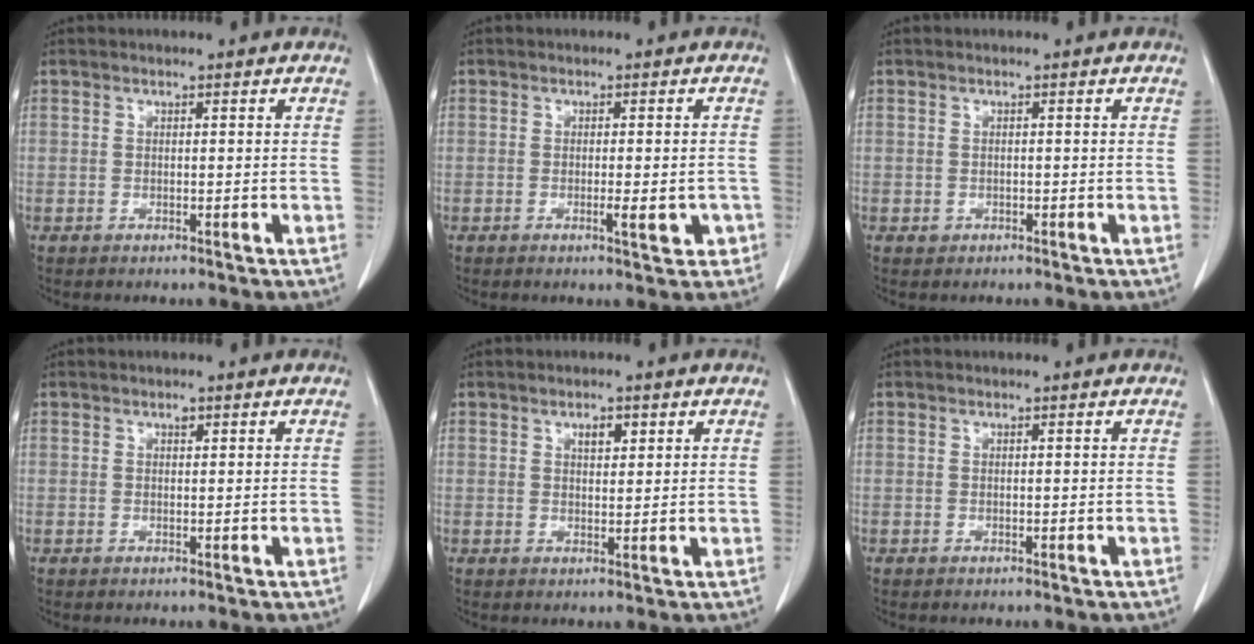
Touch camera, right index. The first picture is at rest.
{"total": 3.6, "force": [-1.3, 1.0, 3.2], "torque": [-0.041, -0.001, -0.016]}
{"total": 0.7, "force": [-0.3, 0.6, 0.1], "torque": [-0.004, 0.002, -0.004]}
{"total": 0.6, "force": [0.4, 0.3, 0.3], "torque": [-0.007, -0.002, 0.006]}
{"total": 2.3, "force": [1.2, 1.0, 1.6], "torque": [-0.026, -0.002, 0.019]}
{"total": 0.0}